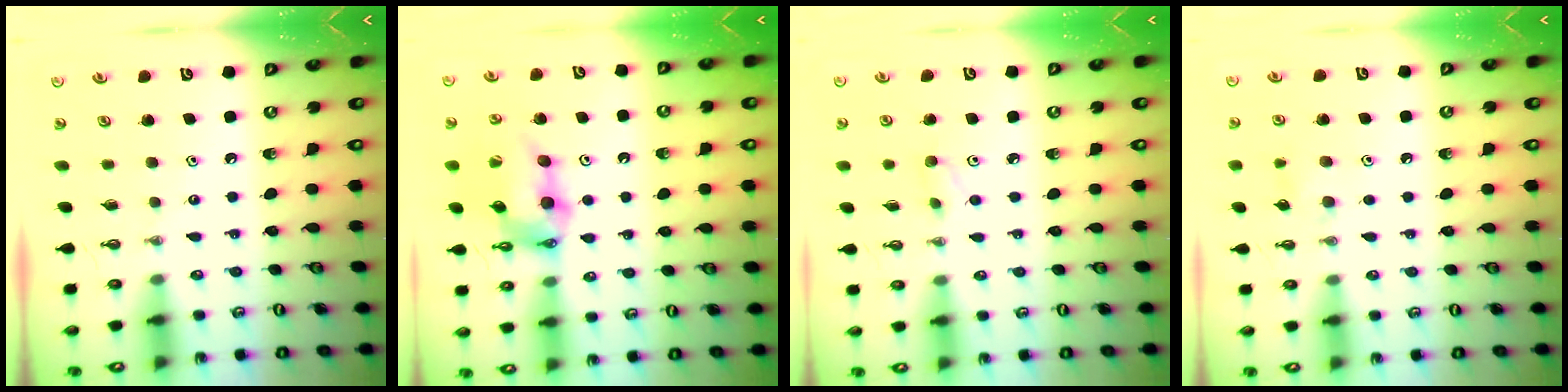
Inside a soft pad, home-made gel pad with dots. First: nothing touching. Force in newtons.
{"total": 13.6, "press": 13.5, "slide": 1.4}
{"total": 4.2, "press": 4.1, "slide": 0.8}
{"total": 7.9, "press": 7.3, "slide": 3.2}